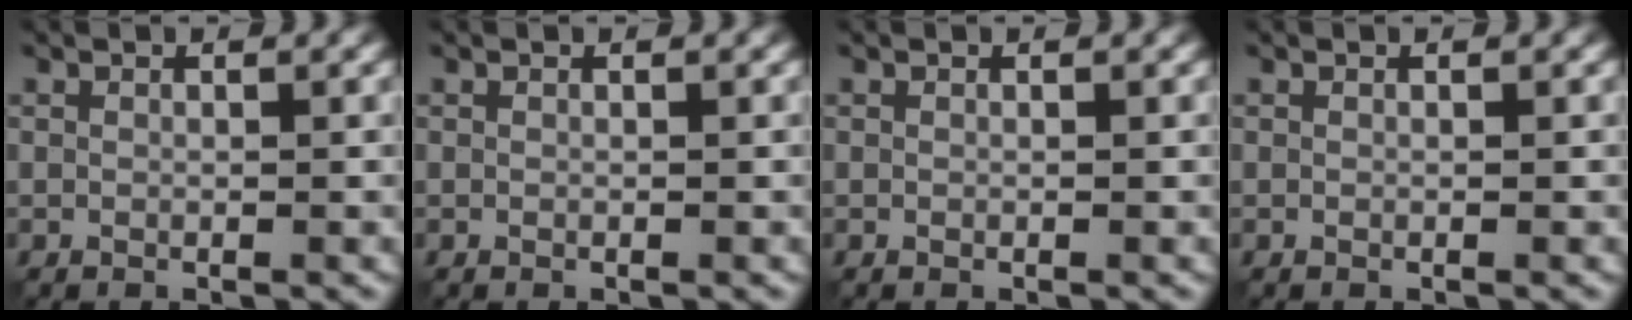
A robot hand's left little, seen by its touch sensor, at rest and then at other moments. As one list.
[{"total": 0.0}, {"total": 0.0}, {"total": 0.0}]